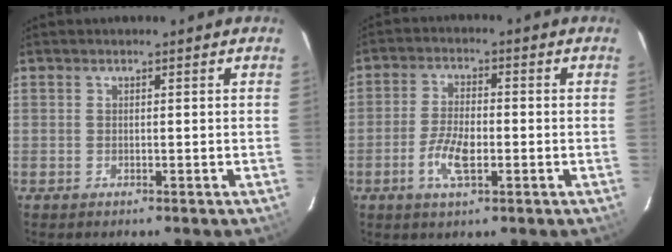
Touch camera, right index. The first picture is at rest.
{"total": 6.3, "force": [-2.2, 2.4, 5.4], "torque": [-0.116, 0.002, -0.044]}